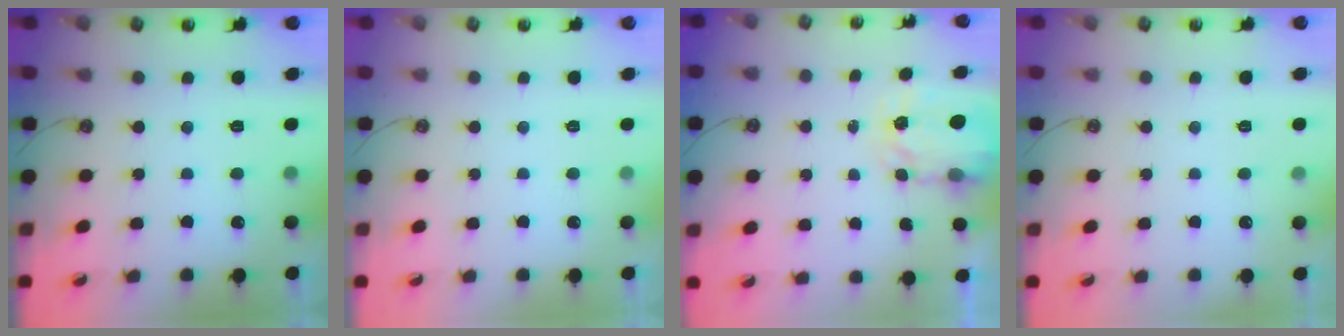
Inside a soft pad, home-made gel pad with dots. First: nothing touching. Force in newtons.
{"total": 0.0}
{"total": 3.6, "press": 3.6, "slide": 0.4}
{"total": 0.0}